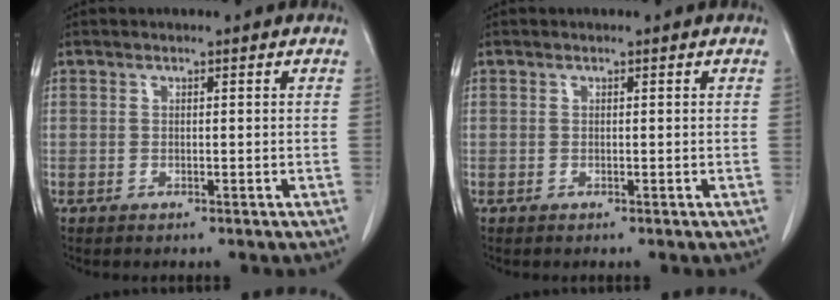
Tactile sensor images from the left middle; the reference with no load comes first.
{"total": 0.0}